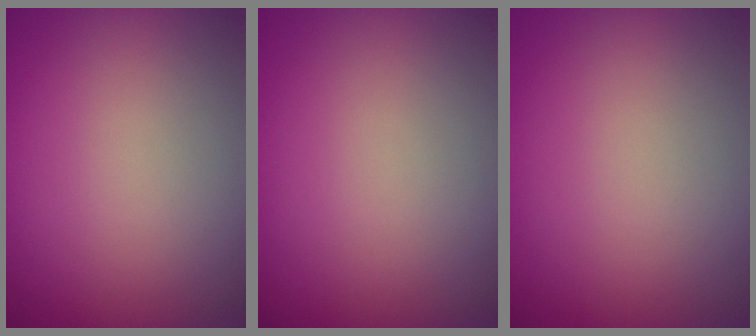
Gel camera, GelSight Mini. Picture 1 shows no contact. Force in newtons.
{"total": 0.0}
{"total": 0.0}